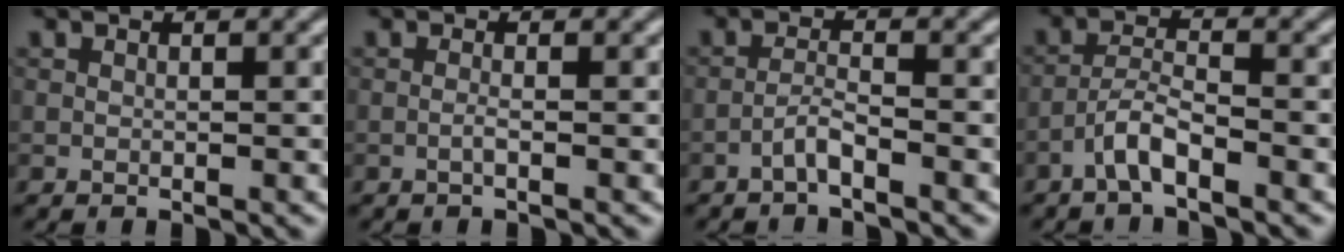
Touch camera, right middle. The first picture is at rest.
{"total": 0.7, "force": [-0.3, 0.1, 0.6], "torque": [-0.011, 0.001, -0.008]}
{"total": 1.6, "force": [-1.2, 0.1, 1.0], "torque": [-0.019, 0.008, -0.029]}
{"total": 2.7, "force": [-1.9, 0.5, 1.9], "torque": [-0.037, 0.010, -0.043]}